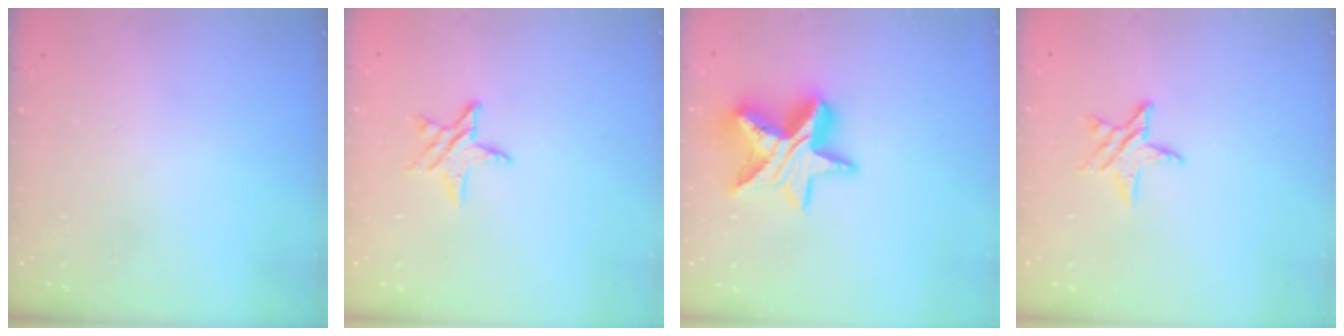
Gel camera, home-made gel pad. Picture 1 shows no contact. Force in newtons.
{"total": 7.9, "press": 7.9, "slide": 0.6}
{"total": 16.2, "press": 16.2, "slide": 1.2}
{"total": 7.9, "press": 7.9, "slide": 0.6}